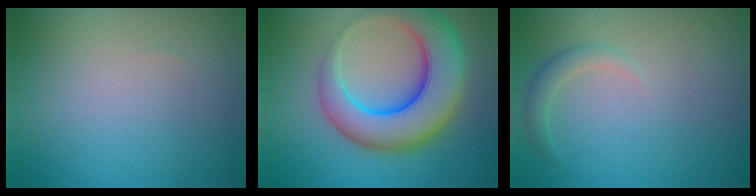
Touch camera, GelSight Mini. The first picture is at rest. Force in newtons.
{"total": 10.1, "press": 10.1, "slide": 0.5}
{"total": 1.5, "press": 1.5, "slide": 0.1}